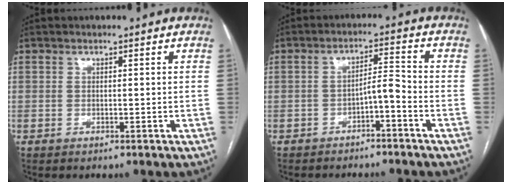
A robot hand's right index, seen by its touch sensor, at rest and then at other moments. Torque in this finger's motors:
{"motor_torque": [0.12, 0.00, 0.04, 0.03]}